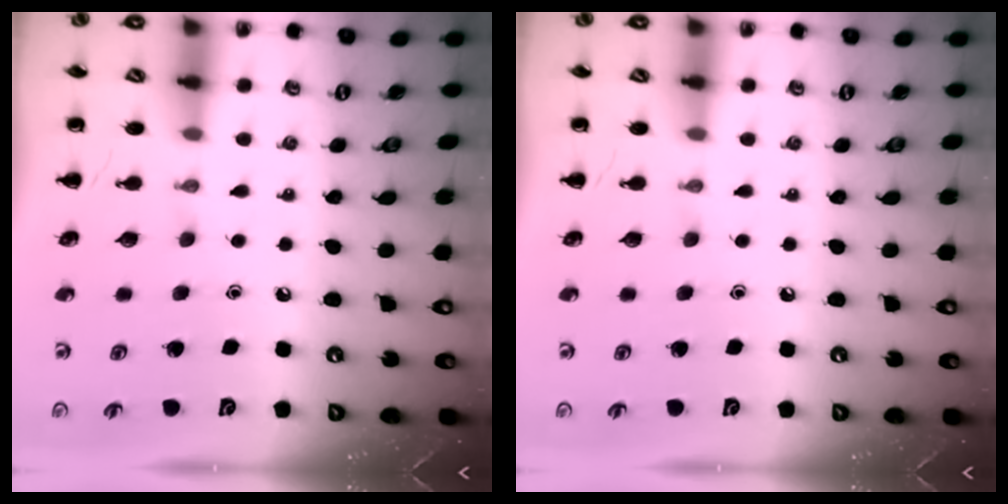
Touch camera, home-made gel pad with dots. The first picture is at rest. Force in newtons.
{"total": 0.0}